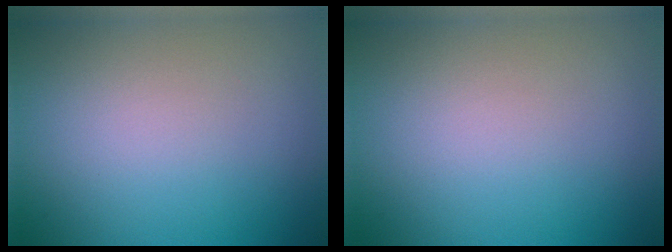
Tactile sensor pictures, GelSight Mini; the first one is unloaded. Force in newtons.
{"total": 0.0}